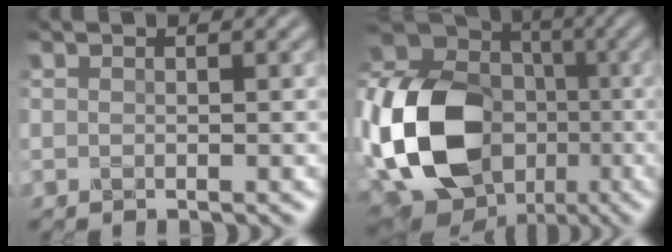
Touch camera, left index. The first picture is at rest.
{"total": 17.3, "force": [-3.6, 13.3, 10.6], "torque": [-0.245, -0.004, -0.064]}